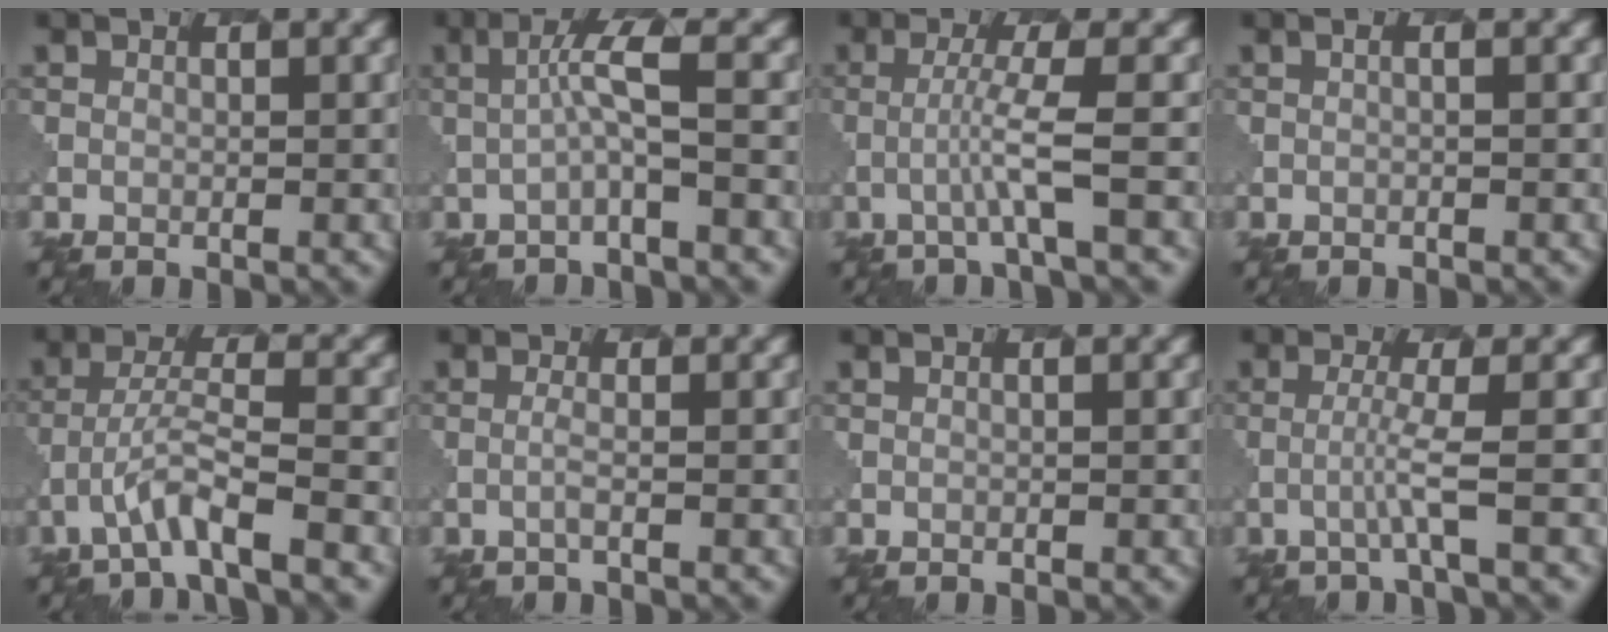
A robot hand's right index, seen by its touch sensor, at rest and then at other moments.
{"total": 3.3, "force": [0.0, 0.4, 3.3], "torque": [-0.059, 0.007, -0.005]}
{"total": 3.1, "force": [-0.6, 0.2, 3.0], "torque": [-0.053, 0.004, -0.021]}
{"total": 0.7, "force": [0.0, 0.2, 0.7], "torque": [-0.008, 0.000, -0.003]}
{"total": 4.1, "force": [-2.5, 0.5, 3.3], "torque": [-0.063, 0.007, -0.049]}
{"total": 1.0, "force": [-0.1, 0.3, 1.0], "torque": [-0.014, 0.001, -0.007]}
{"total": 0.6, "force": [0.4, 0.2, 0.4], "torque": [-0.004, -0.004, 0.003]}
{"total": 2.4, "force": [-0.4, 0.2, 2.3], "torque": [-0.041, 0.000, -0.019]}